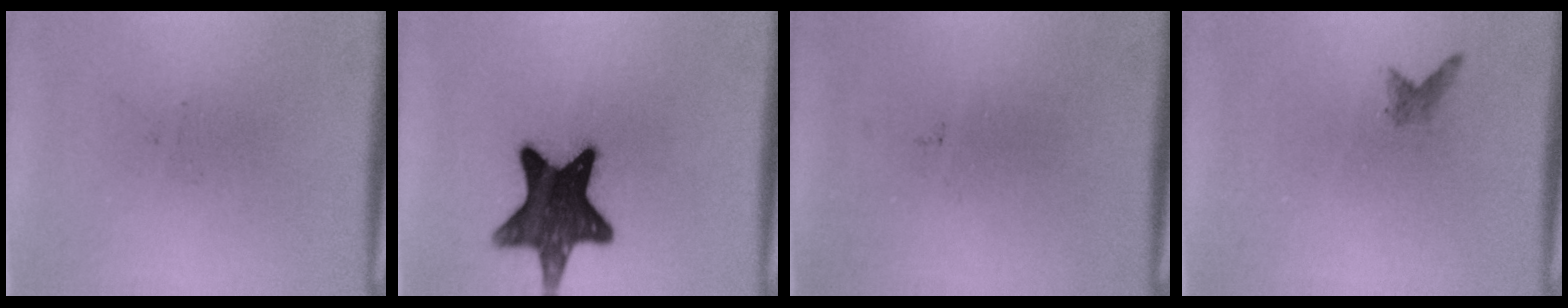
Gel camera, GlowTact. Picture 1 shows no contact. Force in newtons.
{"total": 14.0}
{"total": 0.0}
{"total": 1.0}